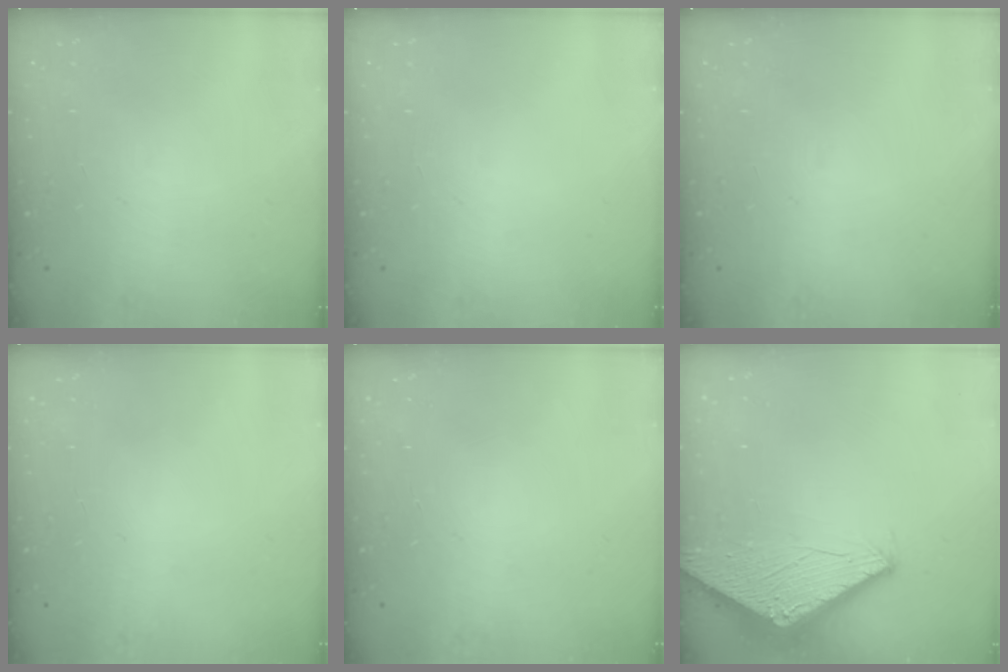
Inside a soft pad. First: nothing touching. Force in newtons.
{"total": 0.0}
{"total": 0.0}
{"total": 0.7, "press": 0.3, "slide": 0.7}
{"total": 0.0}
{"total": 2.8, "press": 2.8, "slide": 0.2}